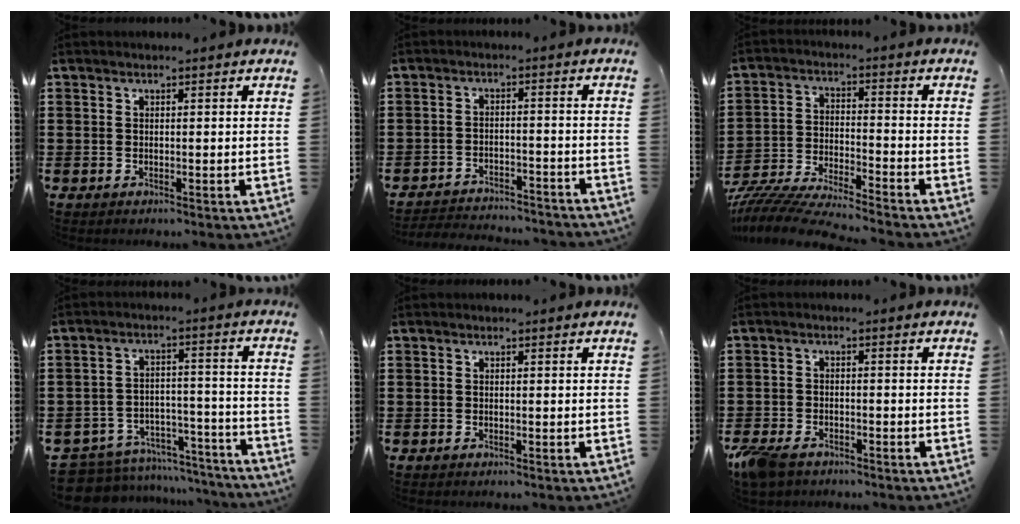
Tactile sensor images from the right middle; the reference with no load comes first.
{"total": 3.5, "force": [-3.5, 0.3, 0.2], "torque": [-0.007, 0.004, -0.076]}
{"total": 7.5, "force": [-7.4, -0.2, 1.4], "torque": [-0.039, -0.007, -0.150]}
{"total": 6.9, "force": [-6.6, 1.9, 1.2], "torque": [-0.028, 0.017, -0.131]}
{"total": 0.0}
{"total": 3.5, "force": [-2.9, 1.4, 1.4], "torque": [-0.052, -0.005, -0.065]}